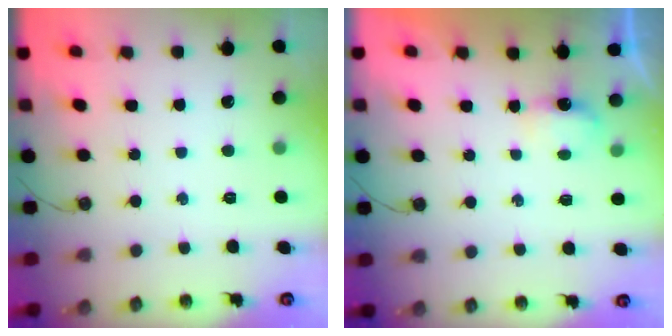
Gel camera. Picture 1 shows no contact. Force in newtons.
{"total": 3.6, "press": 3.6, "slide": 0.7}